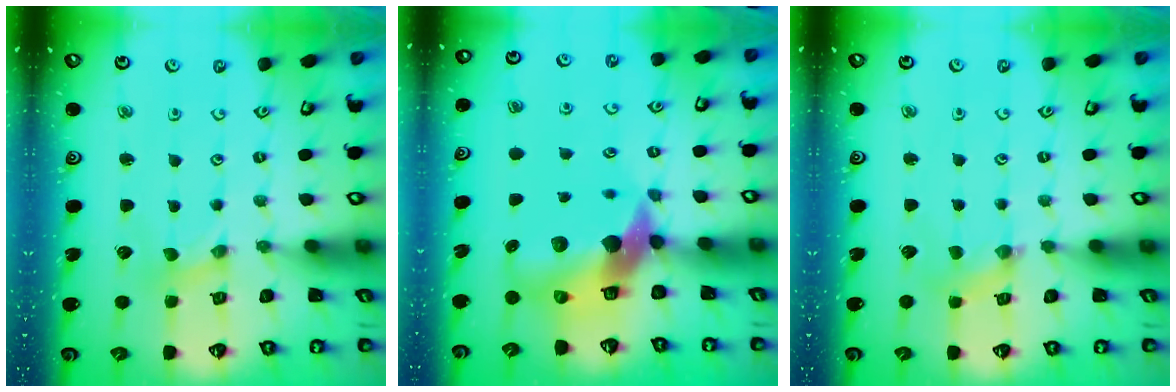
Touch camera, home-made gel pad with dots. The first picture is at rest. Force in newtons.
{"total": 13.9, "press": 13.7, "slide": 2.1}
{"total": 2.5, "press": 2.5, "slide": 0.3}